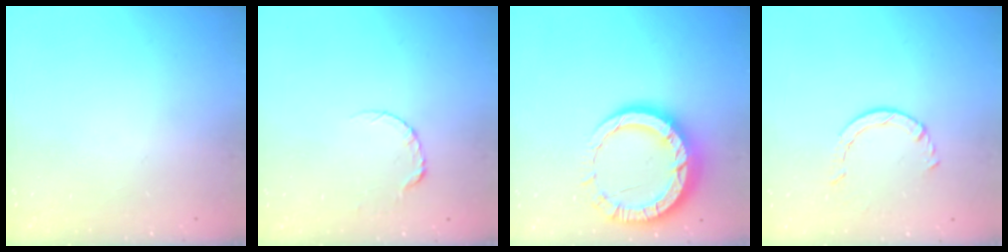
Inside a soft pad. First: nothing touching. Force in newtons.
{"total": 3.9, "press": 3.8, "slide": 0.5}
{"total": 12.6, "press": 12.6, "slide": 1.1}
{"total": 2.5, "press": 2.5, "slide": 0.3}